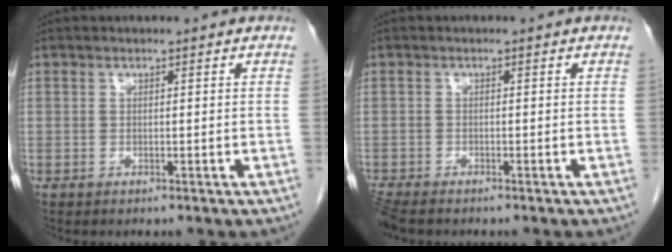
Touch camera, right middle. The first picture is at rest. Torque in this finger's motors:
{"motor_torque": [0.47, -0.31, 0.12, 0.01]}